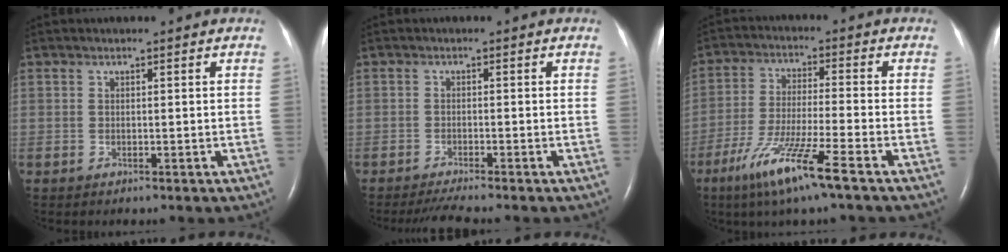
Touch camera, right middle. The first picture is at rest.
{"total": 3.5, "force": [-3.1, -0.7, 1.5], "torque": [-0.032, -0.013, -0.056]}
{"total": 11.0, "force": [-6.6, -0.5, 8.8], "torque": [-0.178, -0.034, -0.123]}